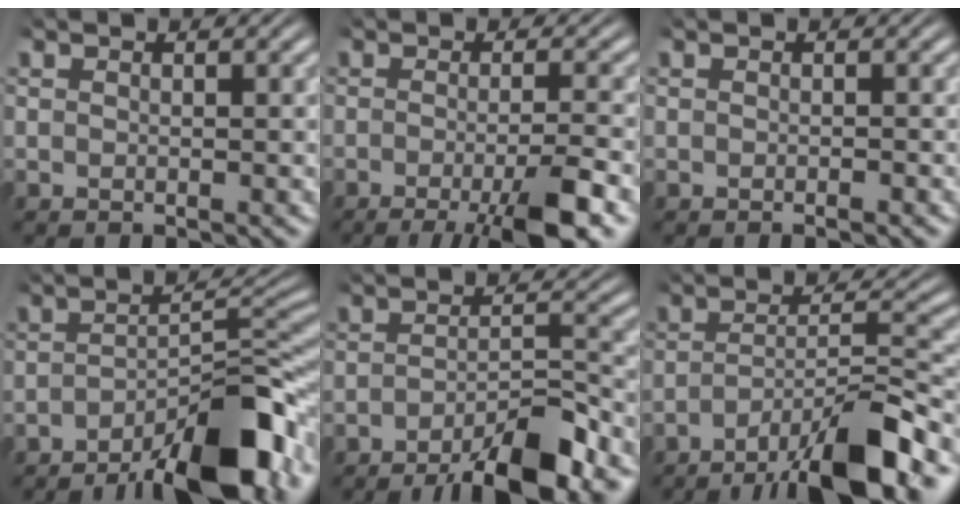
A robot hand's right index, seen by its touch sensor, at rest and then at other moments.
{"total": 7.3, "force": [-4.4, 1.7, 5.5], "torque": [-0.078, -0.015, -0.065]}
{"total": 0.6, "force": [-0.5, -0.1, 0.2], "torque": [-0.002, 0.003, -0.012]}
{"total": 9.5, "force": [-6.4, 2.2, 6.7], "torque": [-0.083, -0.004, -0.094]}
{"total": 7.7, "force": [-5.7, 1.6, 4.8], "torque": [-0.058, -0.008, -0.089]}
{"total": 8.5, "force": [-5.0, 1.9, 6.6], "torque": [-0.094, -0.014, -0.071]}